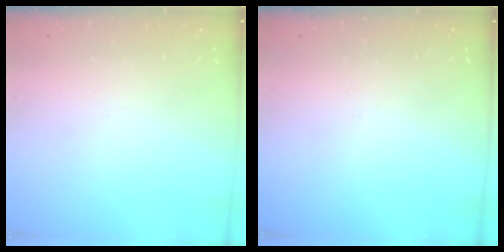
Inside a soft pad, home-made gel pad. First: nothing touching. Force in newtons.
{"total": 0.0}